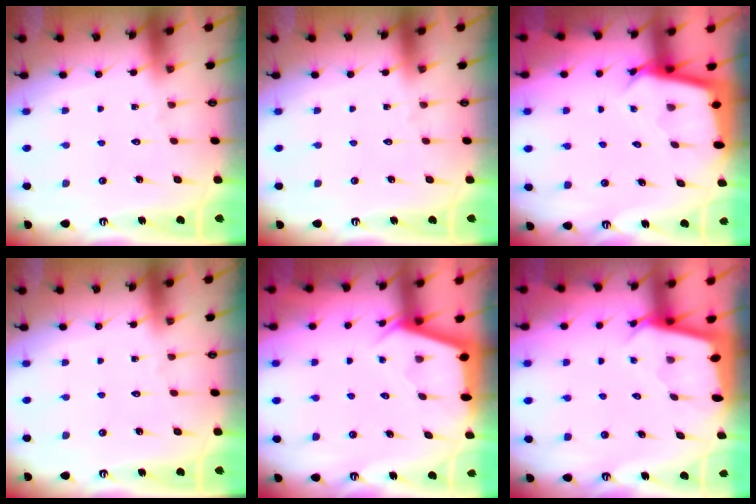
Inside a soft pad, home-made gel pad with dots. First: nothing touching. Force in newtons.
{"total": 0.0}
{"total": 2.7, "press": 2.7, "slide": 0.0}
{"total": 0.0}
{"total": 2.9, "press": 2.9, "slide": 0.3}
{"total": 2.4, "press": 2.4, "slide": 0.2}